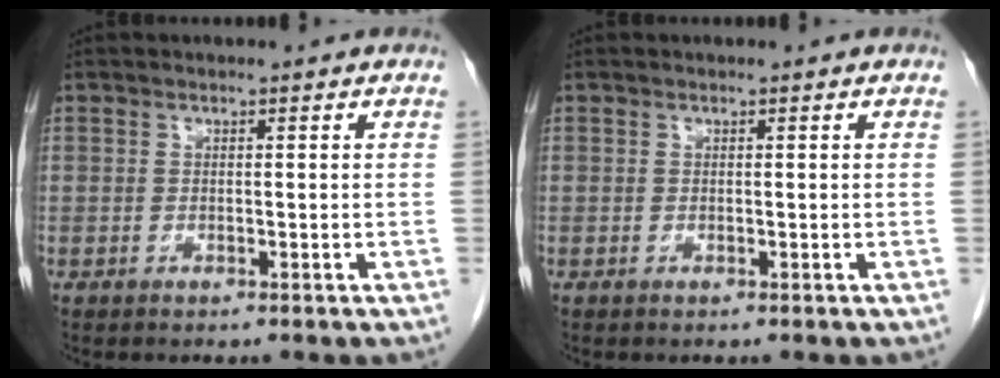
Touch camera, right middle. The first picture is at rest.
{"total": 0.0}